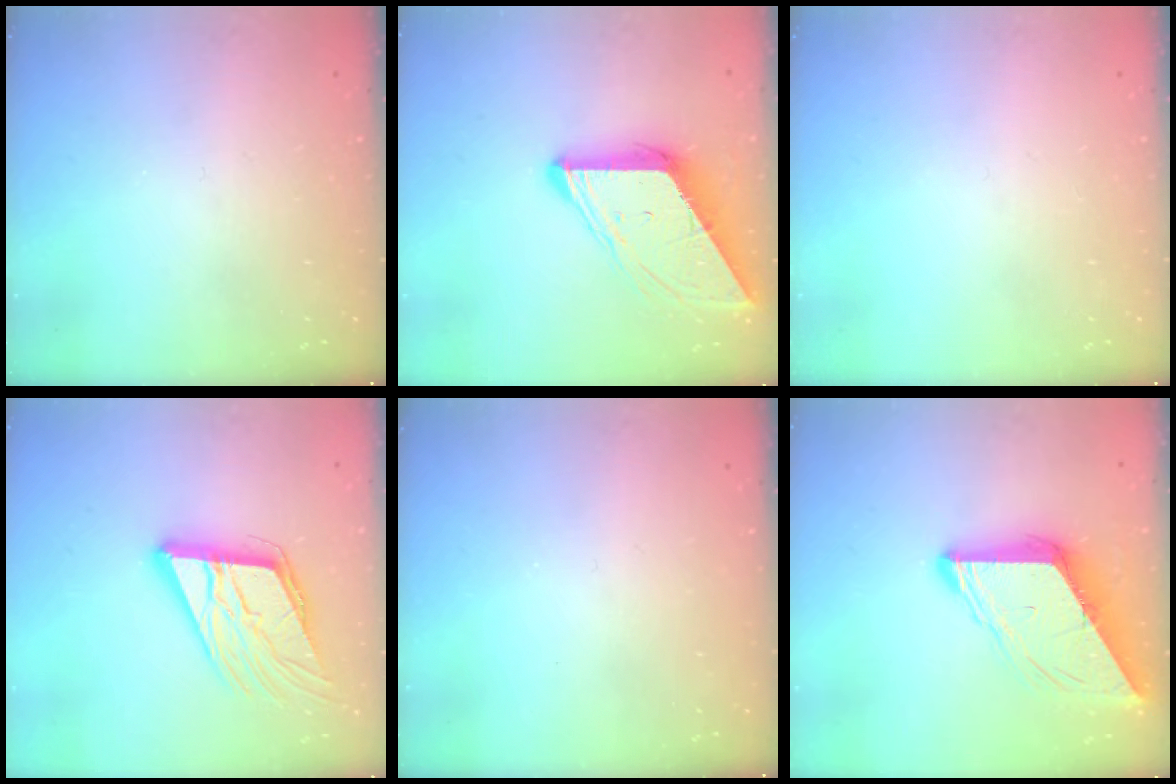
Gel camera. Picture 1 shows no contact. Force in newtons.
{"total": 10.3, "press": 10.3, "slide": 0.9}
{"total": 0.0}
{"total": 16.2, "press": 15.9, "slide": 2.9}
{"total": 0.0}
{"total": 10.3, "press": 10.3, "slide": 1.1}